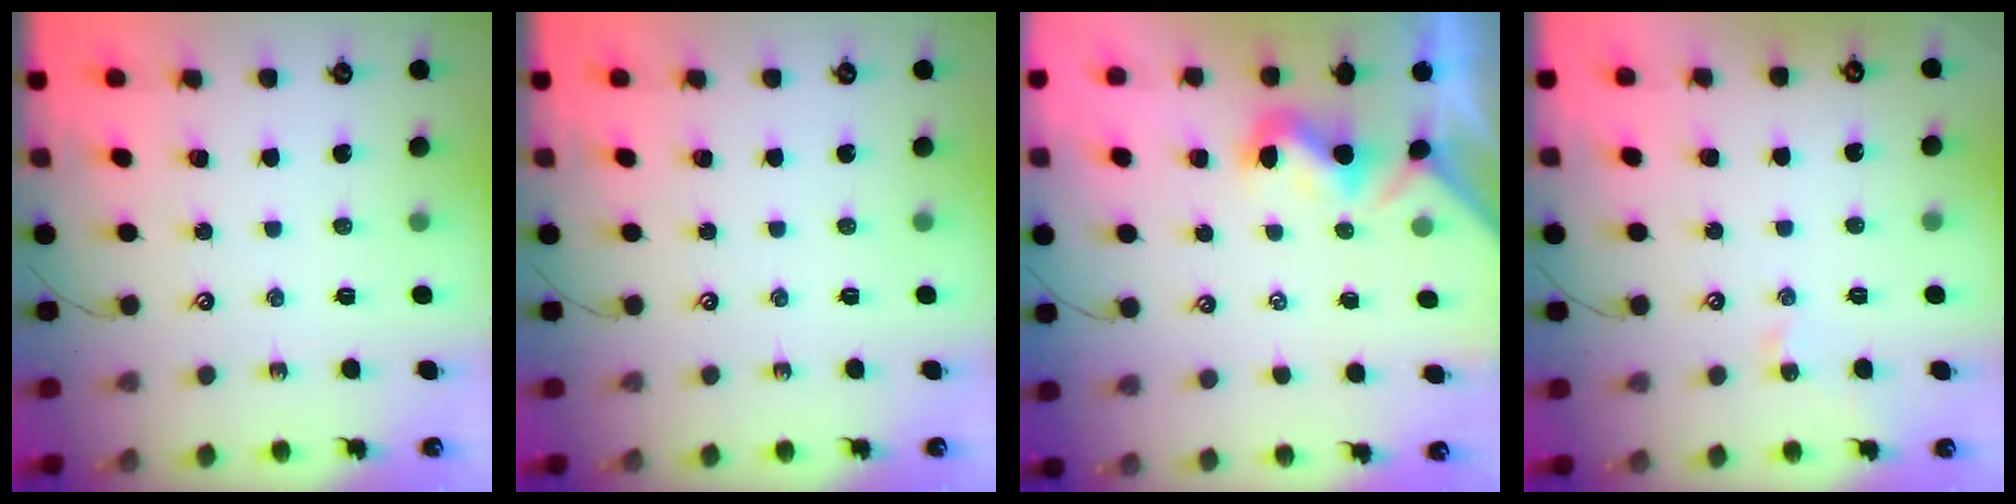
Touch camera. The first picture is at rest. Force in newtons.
{"total": 0.0}
{"total": 1.1, "press": 1.0, "slide": 0.5}
{"total": 1.3, "press": 1.3, "slide": 0.3}